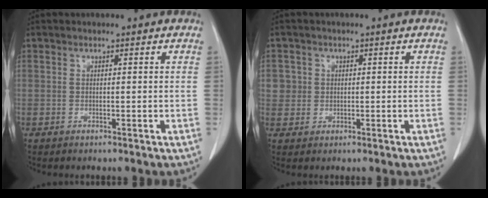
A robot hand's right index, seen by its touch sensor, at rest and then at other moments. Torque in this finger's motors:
{"motor_torque": [-0.06, 0.03, 0.02, 0.00]}